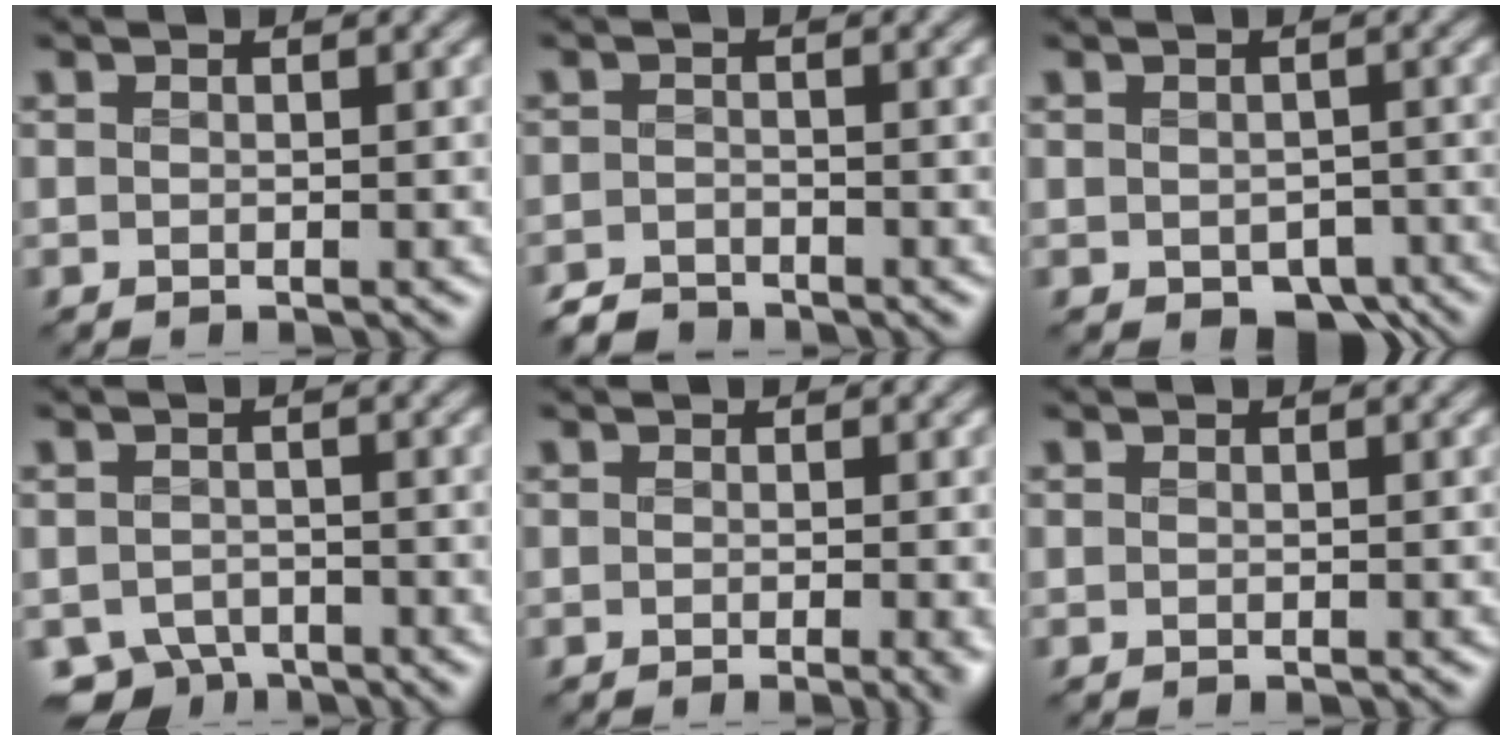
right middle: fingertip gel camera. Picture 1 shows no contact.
{"total": 2.5, "force": [-2.5, 0.5, 0.2], "torque": [-0.001, -0.005, -0.049]}
{"total": 3.9, "force": [-2.1, 2.4, 2.4], "torque": [-0.030, -0.021, -0.022]}
{"total": 3.8, "force": [-3.2, 1.7, 1.1], "torque": [-0.014, -0.016, -0.062]}
{"total": 1.8, "force": [-0.4, 0.4, 1.7], "torque": [-0.015, 0.001, -0.010]}
{"total": 0.0}